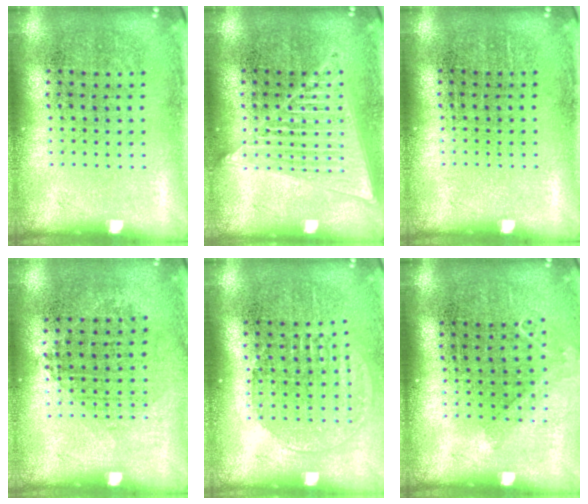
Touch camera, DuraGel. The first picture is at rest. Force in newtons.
{"total": 2.9, "press": 2.9, "slide": 0.3}
{"total": 0.0}
{"total": 0.9, "press": 0.8, "slide": 0.4}
{"total": 1.4, "press": 1.2, "slide": 0.7}
{"total": 0.9, "press": 0.9, "slide": 0.1}